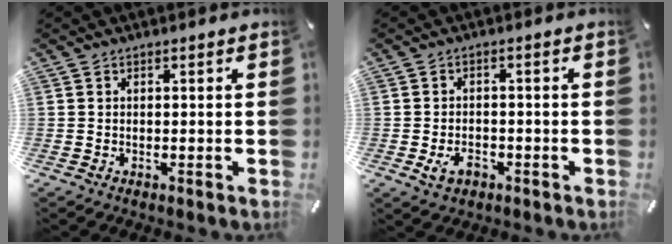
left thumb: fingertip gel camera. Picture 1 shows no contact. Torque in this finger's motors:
{"motor_torque": [0.48, 0.58, 0.02, -0.01, 0.01]}